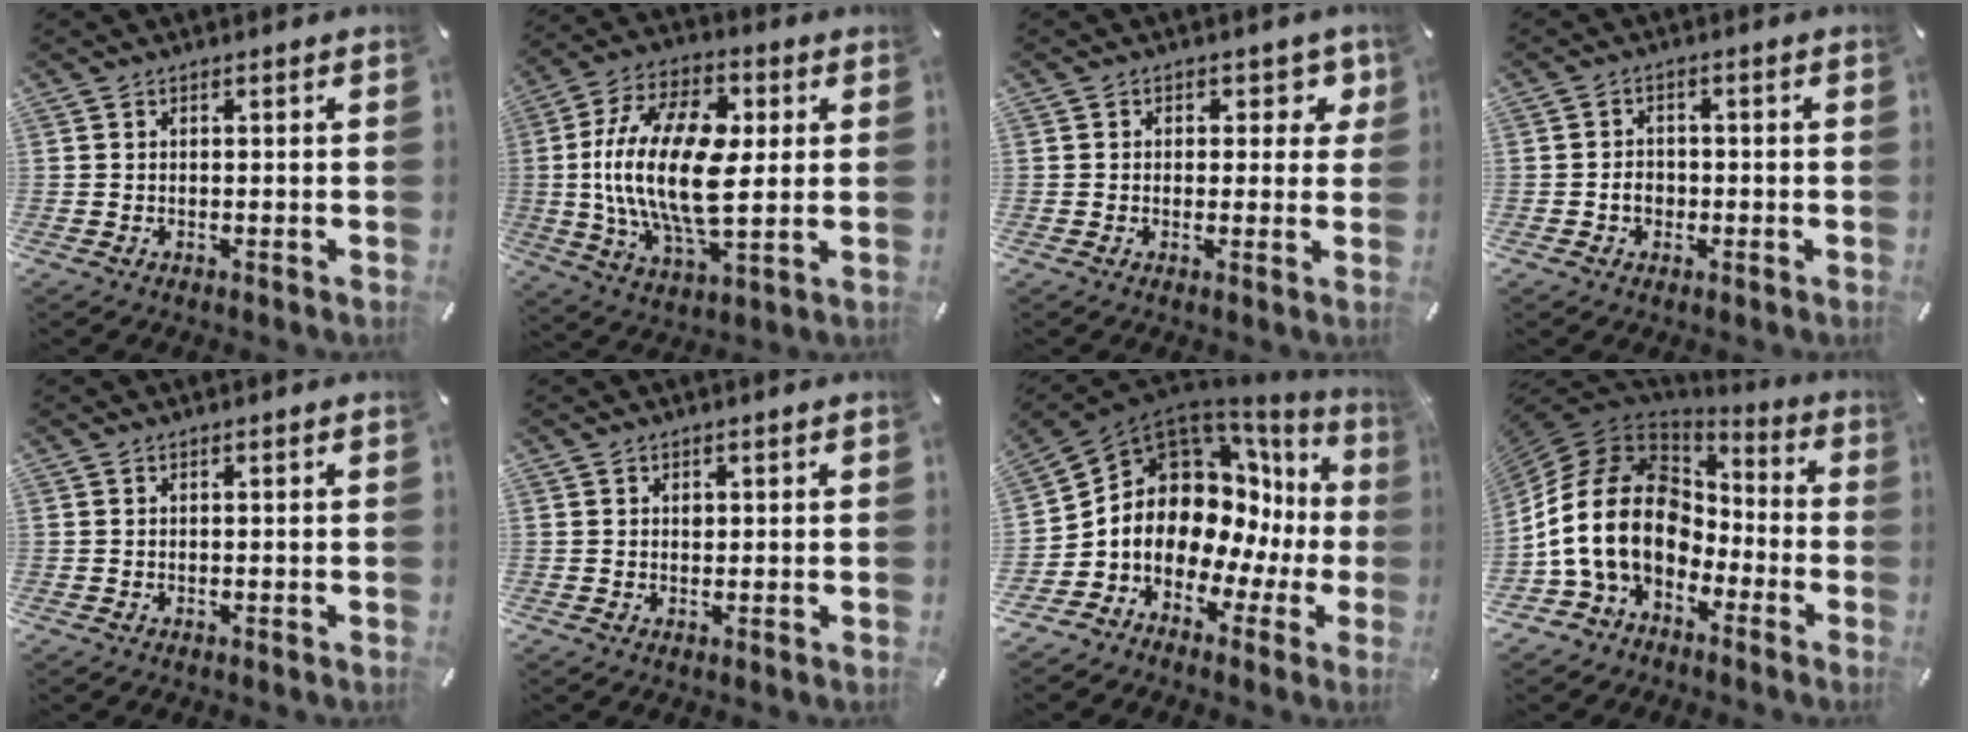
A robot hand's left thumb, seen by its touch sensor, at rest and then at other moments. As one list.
[{"total": 21.6, "force": [1.4, 11.2, 18.4], "torque": [-0.393, -0.004, 0.018]}, {"total": 5.2, "force": [1.6, 3.9, 3.1], "torque": [-0.021, -0.006, 0.020]}, {"total": 3.6, "force": [-1.0, 3.0, 1.7], "torque": [-0.031, 0.005, -0.019]}, {"total": 0.0}, {"total": 1.0, "force": [0.3, 0.9, 0.5], "torque": [-0.002, -0.002, 0.003]}, {"total": 12.9, "force": [2.4, 10.5, 7.2], "torque": [-0.146, -0.059, 0.049]}, {"total": 19.5, "force": [-2.1, 14.7, 12.6], "torque": [-0.279, 0.016, -0.035]}]